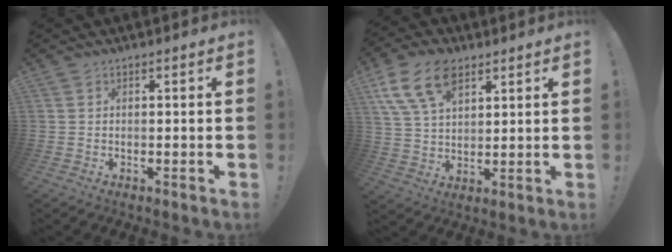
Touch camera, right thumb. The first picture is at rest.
{"total": 13.9, "force": [7.5, 8.2, 8.3], "torque": [-0.159, -0.023, 0.143]}